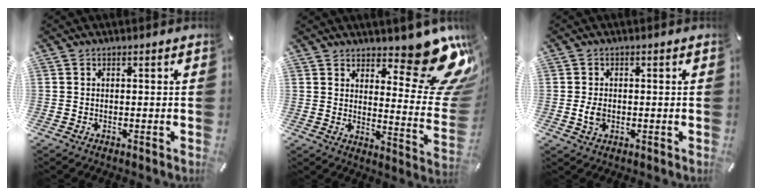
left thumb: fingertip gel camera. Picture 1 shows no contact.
{"total": 16.5, "force": [11.6, 6.9, 9.5], "torque": [-0.101, -0.107, 0.198]}
{"total": 3.3, "force": [-0.3, 2.4, 2.3], "torque": [-0.040, 0.000, -0.009]}